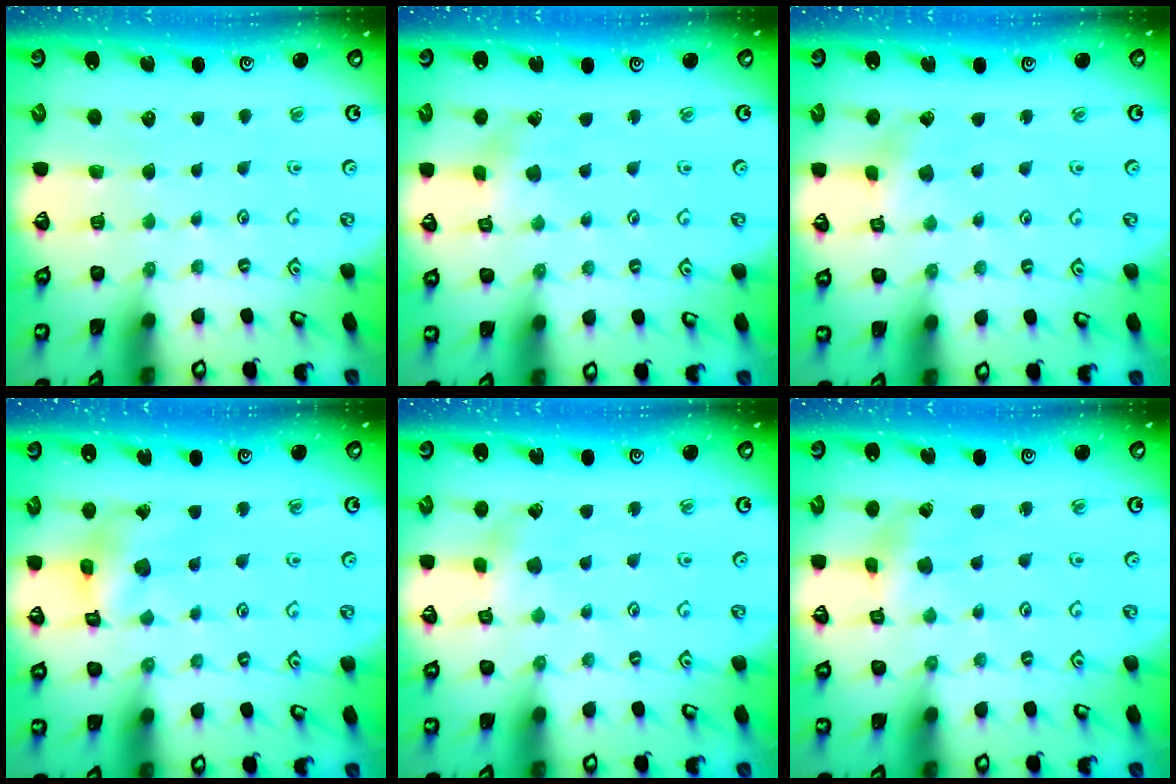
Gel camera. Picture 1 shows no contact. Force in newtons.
{"total": 2.1, "press": 2.1, "slide": 0.2}
{"total": 2.6, "press": 2.6, "slide": 0.3}
{"total": 9.7, "press": 9.7, "slide": 1.1}
{"total": 2.8, "press": 2.8, "slide": 0.3}
{"total": 1.4, "press": 1.3, "slide": 0.3}